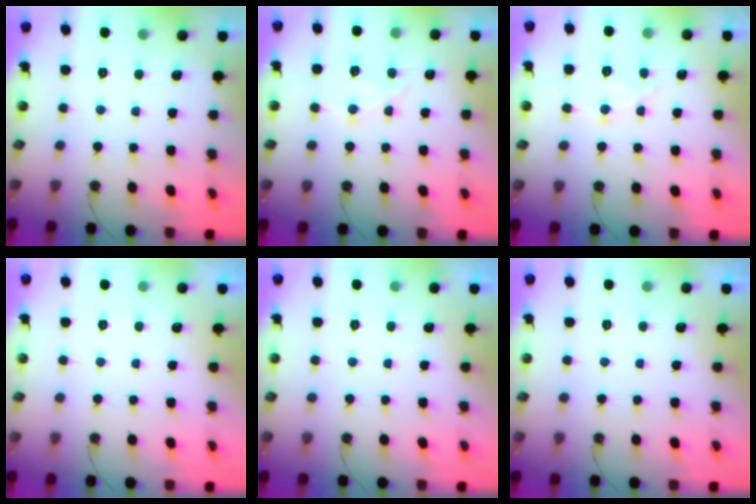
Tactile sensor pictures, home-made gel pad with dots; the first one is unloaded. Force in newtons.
{"total": 11.3, "press": 11.2, "slide": 0.9}
{"total": 11.4, "press": 11.4, "slide": 1.0}
{"total": 0.0}
{"total": 0.0}
{"total": 0.0}